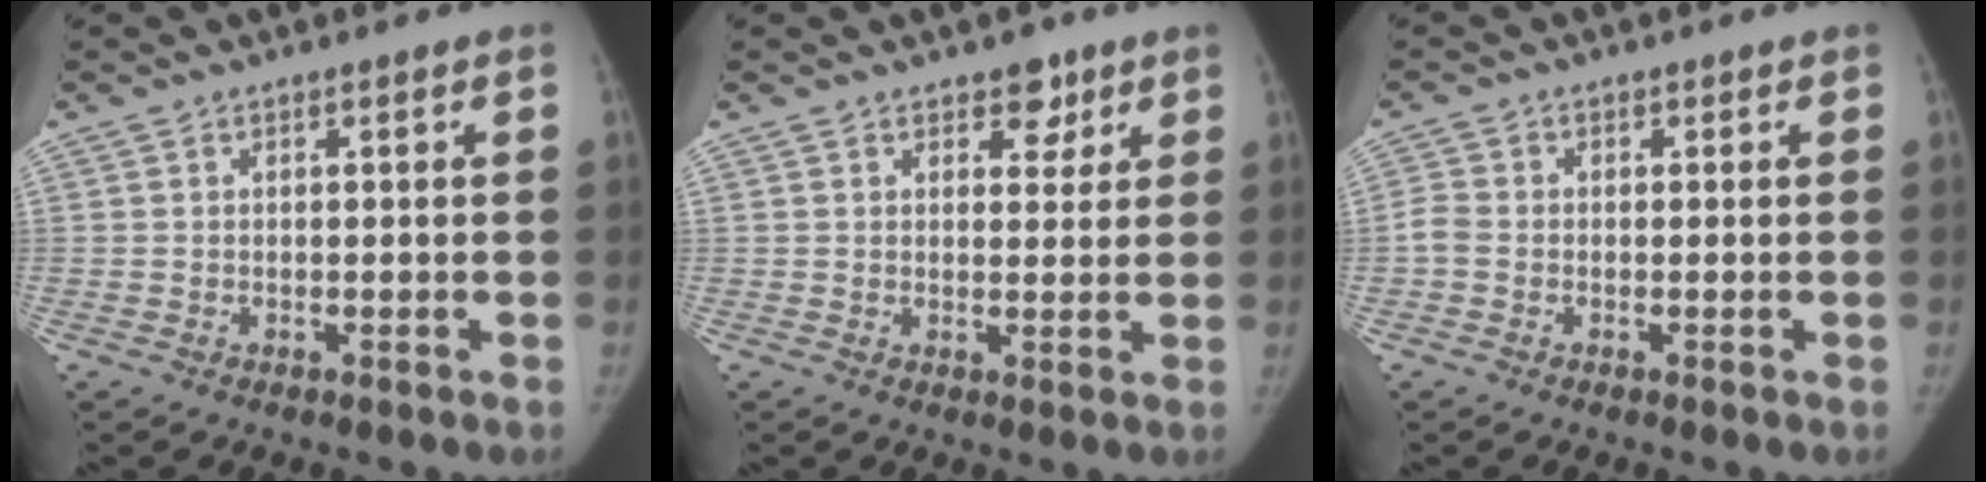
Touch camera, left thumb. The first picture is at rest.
{"total": 3.8, "force": [2.3, 2.5, 1.7], "torque": [0.004, -0.012, 0.031]}
{"total": 2.4, "force": [-0.9, 1.8, 1.3], "torque": [-0.027, 0.001, -0.028]}